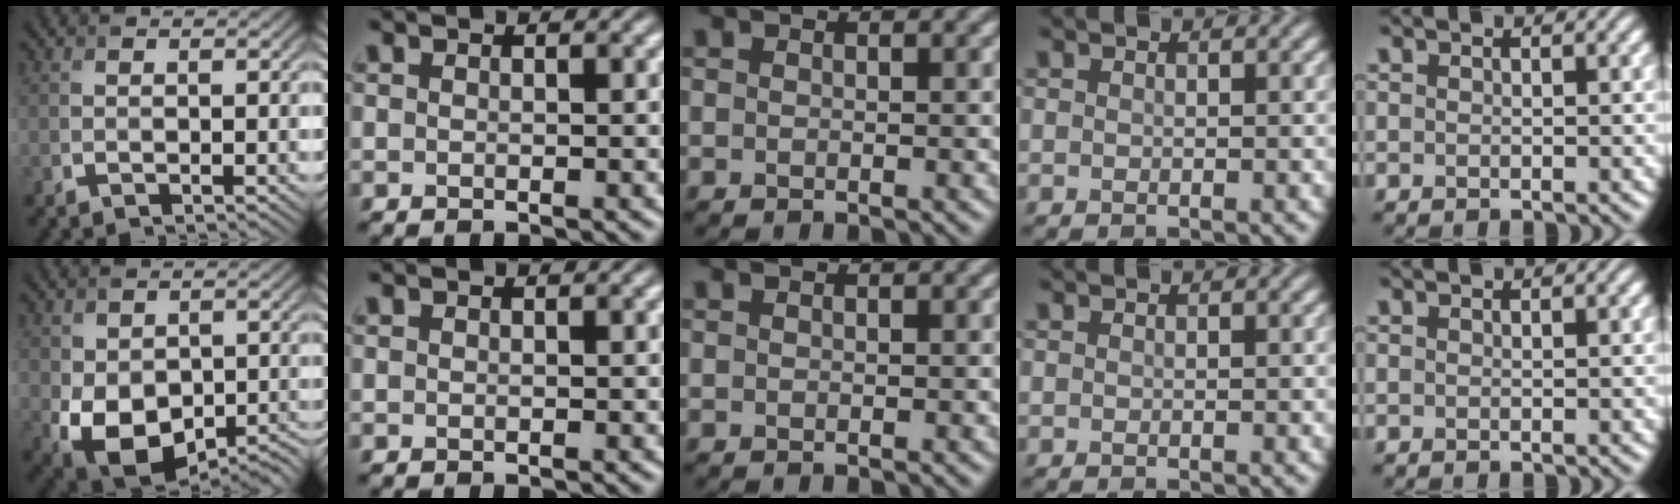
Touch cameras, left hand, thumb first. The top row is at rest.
{"thumb": {"total": 12.9, "force": [-4.4, 8.9, 8.2], "torque": [-0.136, -0.038, -0.048]}}